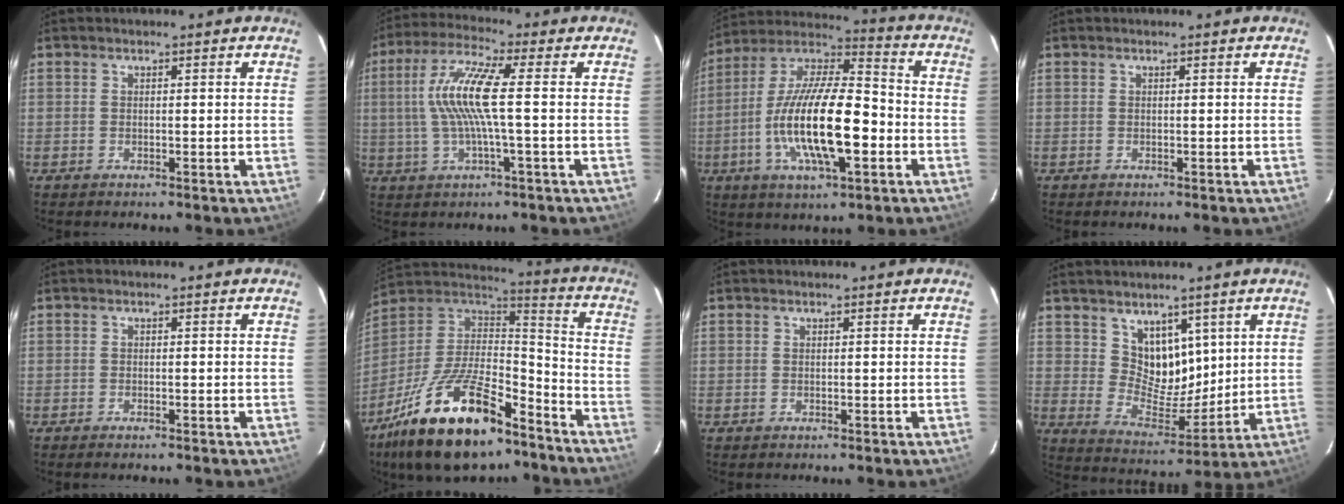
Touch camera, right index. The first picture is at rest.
{"total": 10.4, "force": [0.2, 0.6, 10.4], "torque": [-0.210, 0.007, 0.004]}
{"total": 19.6, "force": [-4.9, 6.1, 17.9], "torque": [-0.342, -0.005, -0.097]}
{"total": 0.0}
{"total": 1.1, "force": [-1.0, 0.2, 0.5], "torque": [-0.014, -0.001, -0.020]}
{"total": 25.9, "force": [-16.7, 9.9, 17.1], "torque": [-0.334, -0.017, -0.277]}
{"total": 0.0}
{"total": 9.2, "force": [4.9, 6.7, 4.1], "torque": [-0.062, -0.003, 0.100]}